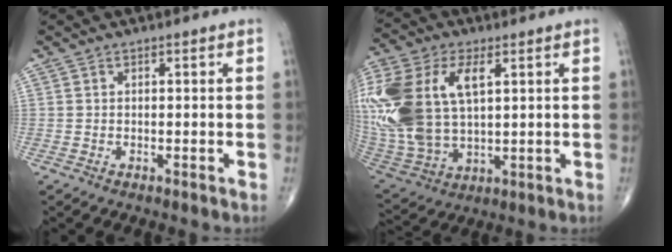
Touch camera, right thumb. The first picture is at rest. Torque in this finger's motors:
{"motor_torque": [2.44, 2.56, 2.05, 0.72, 0.48]}